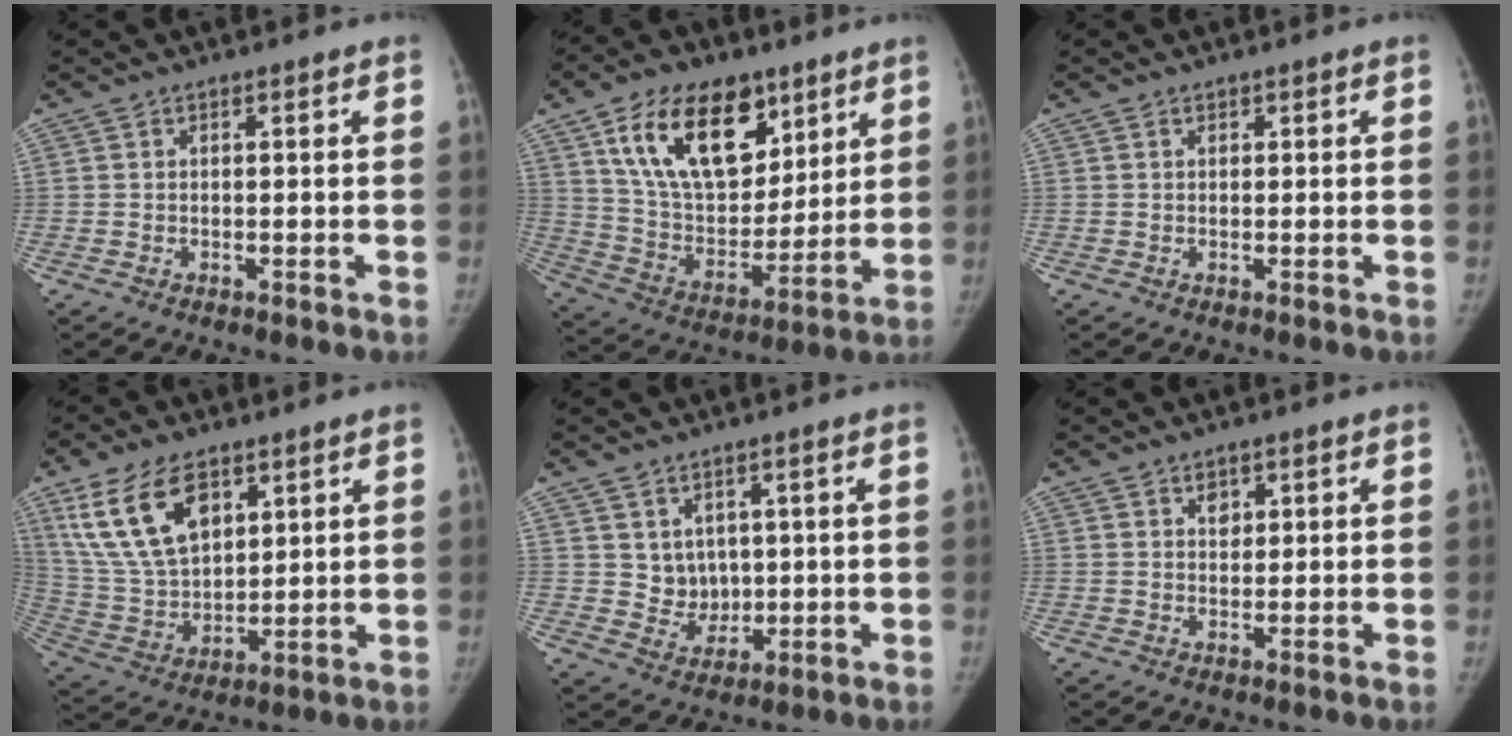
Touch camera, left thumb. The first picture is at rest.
{"total": 22.3, "force": [11.4, 13.1, 13.9], "torque": [-0.194, -0.042, 0.205]}
{"total": 0.6, "force": [0.3, 0.5, 0.1], "torque": [0.005, 0.000, 0.003]}
{"total": 16.6, "force": [8.3, 9.3, 10.9], "torque": [-0.184, -0.030, 0.173]}
{"total": 5.8, "force": [1.6, 5.0, 2.4], "torque": [-0.010, -0.014, 0.040]}
{"total": 2.2, "force": [1.2, 1.6, 1.0], "torque": [-0.004, -0.006, 0.019]}